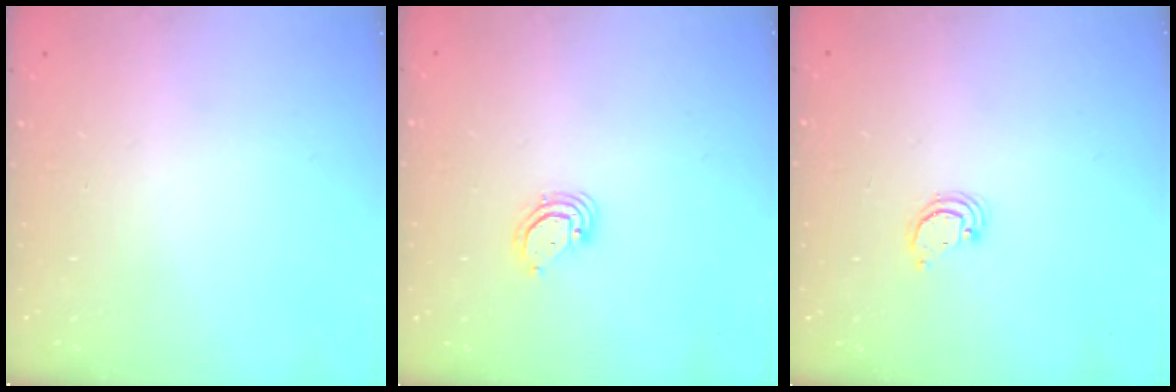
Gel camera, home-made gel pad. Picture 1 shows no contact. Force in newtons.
{"total": 3.0, "press": 3.0, "slide": 0.2}
{"total": 2.6, "press": 2.6, "slide": 0.2}